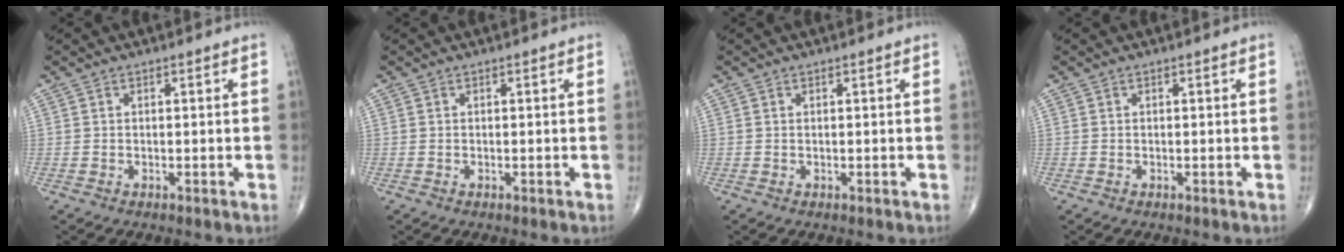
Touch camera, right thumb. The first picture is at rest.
{"total": 0.0}
{"total": 0.0}
{"total": 0.0}